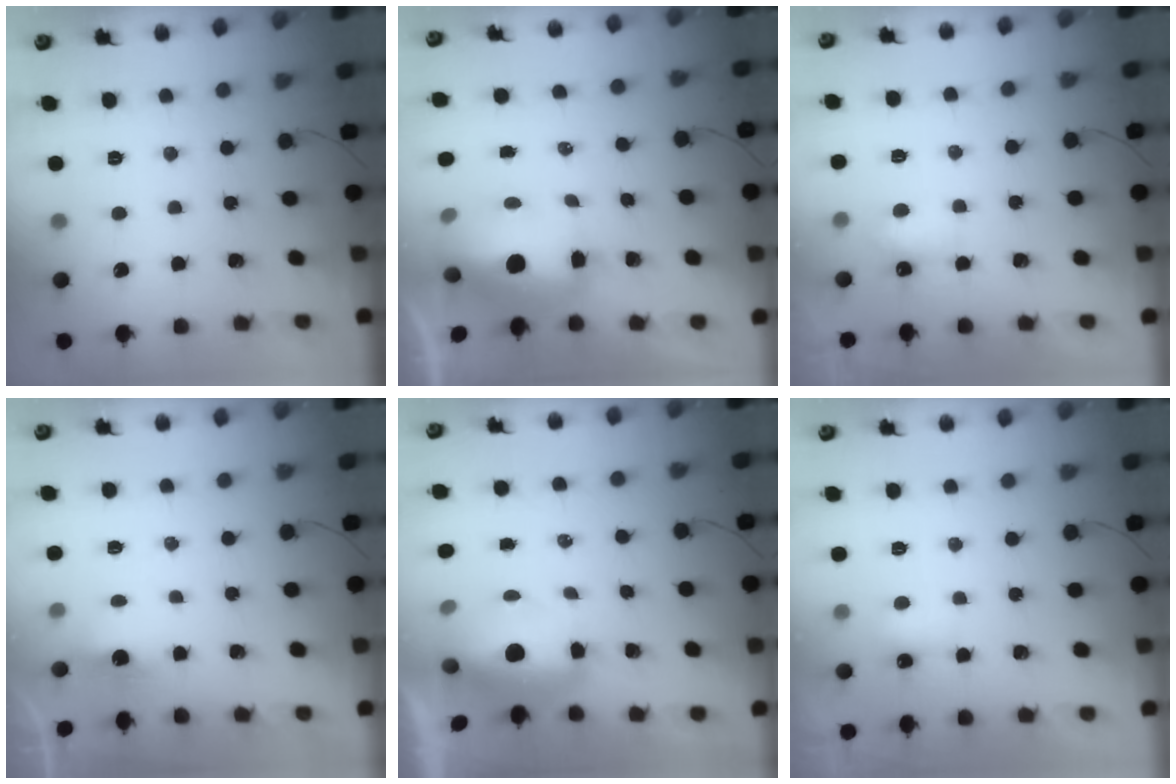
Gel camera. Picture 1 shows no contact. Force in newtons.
{"total": 11.8, "press": 11.5, "slide": 2.5}
{"total": 4.3, "press": 4.1, "slide": 1.2}
{"total": 2.9, "press": 2.8, "slide": 0.8}
{"total": 10.7, "press": 8.2, "slide": 6.8}
{"total": 3.0, "press": 2.9, "slide": 0.8}